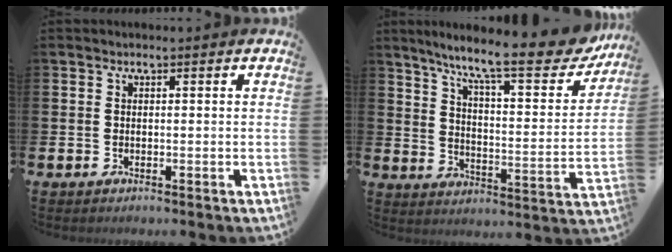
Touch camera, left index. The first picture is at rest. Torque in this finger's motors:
{"motor_torque": [0.66, -1.34, 1.05, 0.21]}